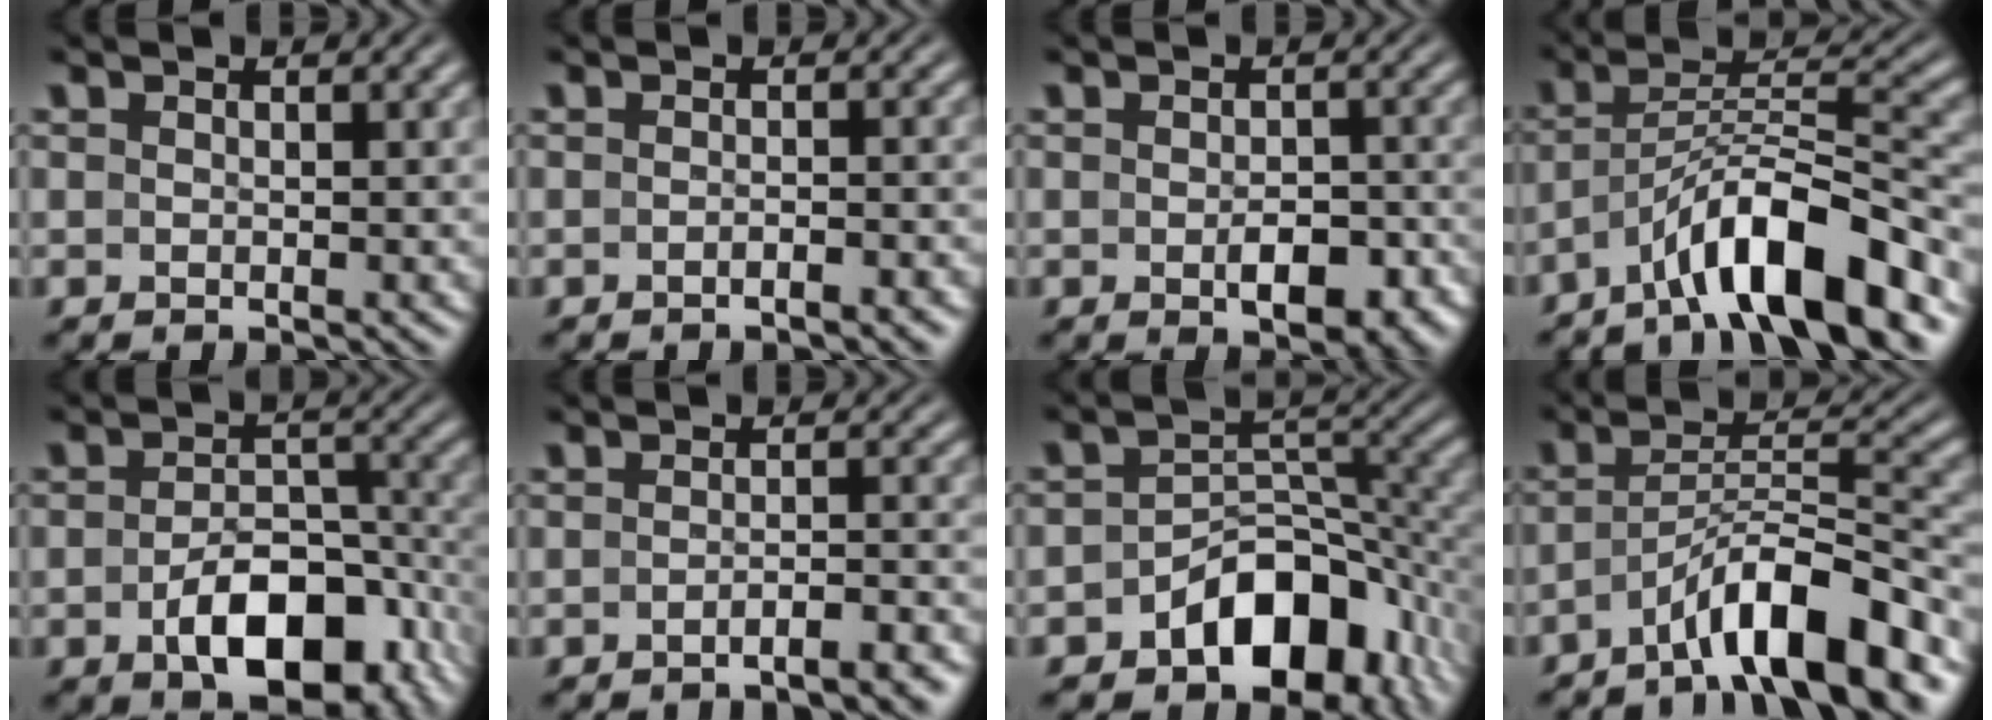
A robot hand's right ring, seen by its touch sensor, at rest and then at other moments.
{"total": 1.4, "force": [-1.2, -0.4, 0.5], "torque": [-0.008, 0.007, -0.025]}
{"total": 3.6, "force": [-1.7, 1.7, 2.7], "torque": [-0.031, -0.011, -0.024]}
{"total": 7.3, "force": [-3.5, 2.7, 5.8], "torque": [-0.100, -0.010, -0.049]}
{"total": 8.1, "force": [-4.3, 3.9, 5.7], "torque": [-0.074, -0.016, -0.058]}
{"total": 2.5, "force": [-2.3, -0.3, 1.1], "torque": [-0.012, 0.003, -0.041]}
{"total": 9.9, "force": [-5.5, 5.9, 5.6], "torque": [-0.092, -0.025, -0.075]}
{"total": 7.2, "force": [-4.0, 2.3, 5.5], "torque": [-0.087, -0.010, -0.057]}